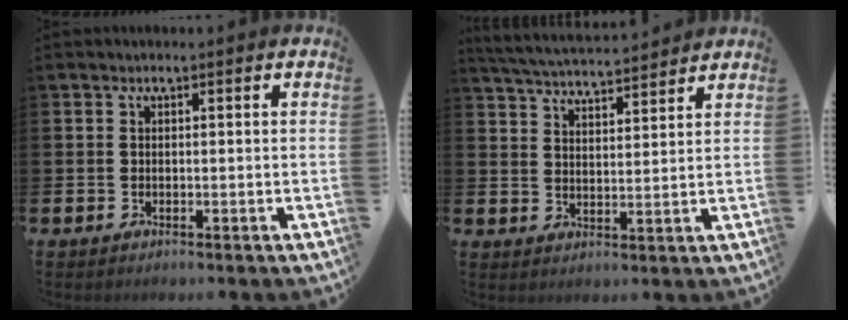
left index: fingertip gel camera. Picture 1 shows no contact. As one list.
[{"total": 5.0, "force": [5.0, 0.2, 0.5], "torque": [-0.032, -0.032, 0.089]}]